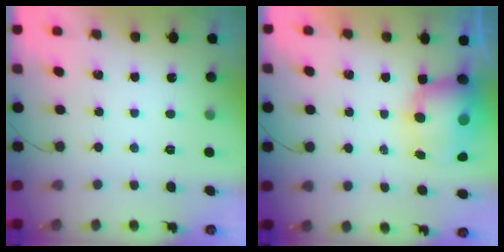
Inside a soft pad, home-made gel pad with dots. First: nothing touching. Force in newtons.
{"total": 11.1, "press": 10.7, "slide": 2.8}